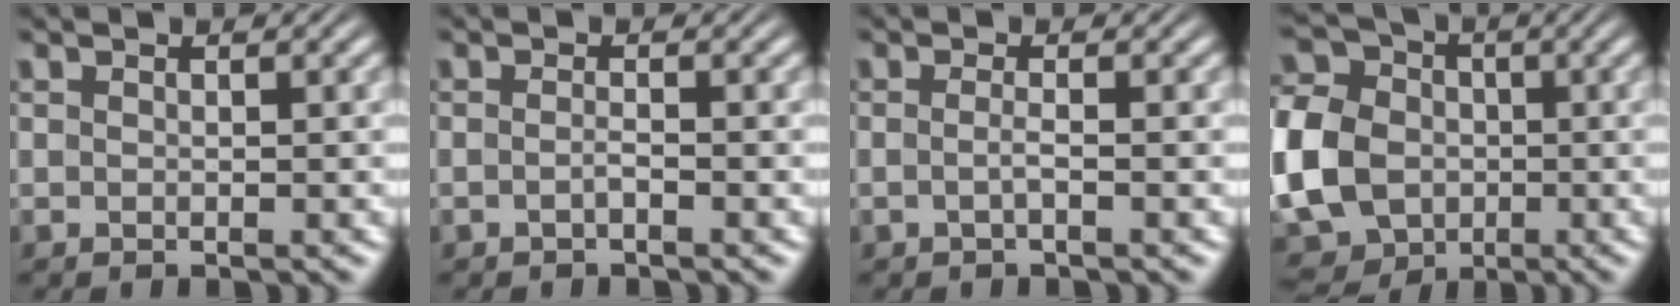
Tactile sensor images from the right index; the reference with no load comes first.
{"total": 1.1, "force": [-0.8, 0.4, 0.6], "torque": [-0.017, -0.004, -0.014]}
{"total": 1.2, "force": [-0.8, 0.2, 0.9], "torque": [-0.025, -0.008, -0.012]}
{"total": 12.2, "force": [-2.3, 10.7, 5.2], "torque": [-0.137, -0.050, -0.032]}